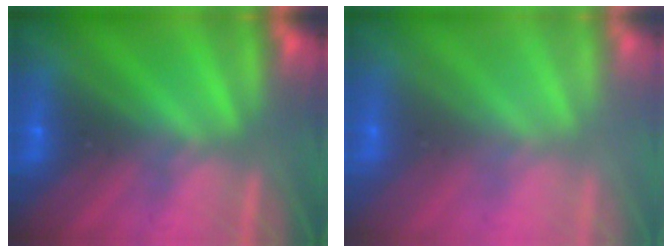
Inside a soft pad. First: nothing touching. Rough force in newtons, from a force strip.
{"total": 2.8}